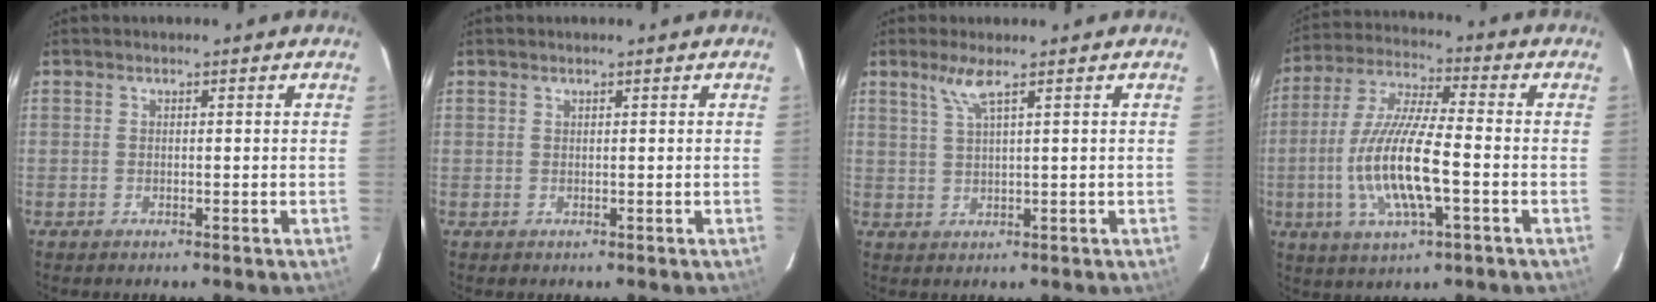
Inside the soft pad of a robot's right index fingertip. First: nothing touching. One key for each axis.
{"total": 0.5, "fx": 0.2, "fy": 0.5, "fz": -0.2, "tx": 0.005, "ty": 0.003, "tz": 0.004}
{"total": 3.3, "fx": 2.1, "fy": -0.5, "fz": 2.5, "tx": -0.054, "ty": -0.002, "tz": 0.046}
{"total": 15.0, "fx": -3.5, "fy": 3.3, "fz": 14.2, "tx": -0.289, "ty": -0.008, "tz": -0.067}